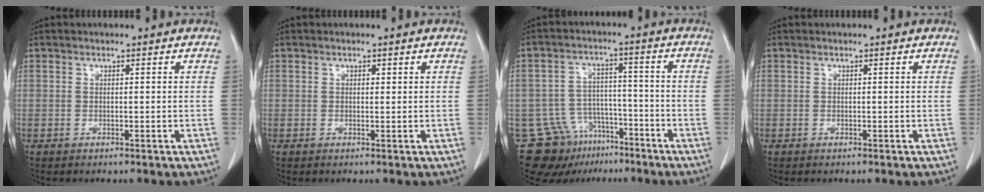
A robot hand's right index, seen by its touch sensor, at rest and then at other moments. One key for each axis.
{"total": 0.5, "fx": 0.3, "fy": 0.3, "fz": 0.3, "tx": -0.004, "ty": -0.001, "tz": 0.004}
{"total": 12.2, "fx": -8.5, "fy": 8.3, "fz": 2.7, "tx": -0.057, "ty": 0.039, "tz": -0.130}
{"total": 0.0}